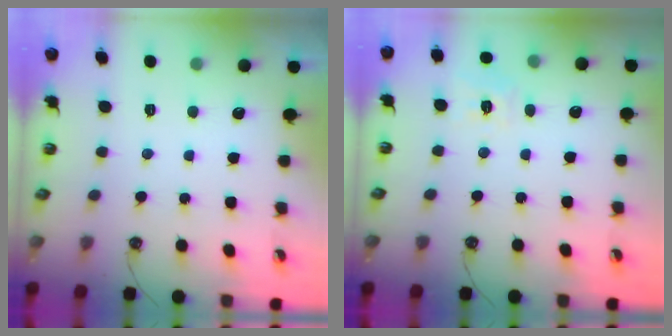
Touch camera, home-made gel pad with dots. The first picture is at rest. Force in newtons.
{"total": 7.5, "press": 7.5, "slide": 0.7}